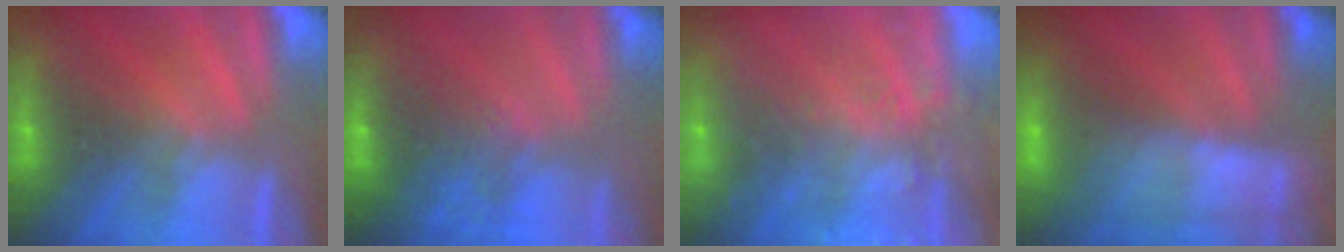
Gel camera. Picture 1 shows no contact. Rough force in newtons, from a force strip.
{"total": 8.2}
{"total": 9.4}
{"total": 9.0}